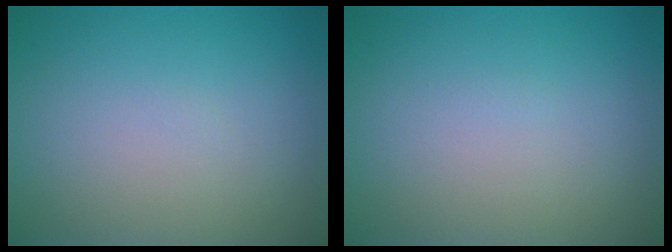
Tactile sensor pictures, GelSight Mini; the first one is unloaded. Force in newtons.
{"total": 0.0}